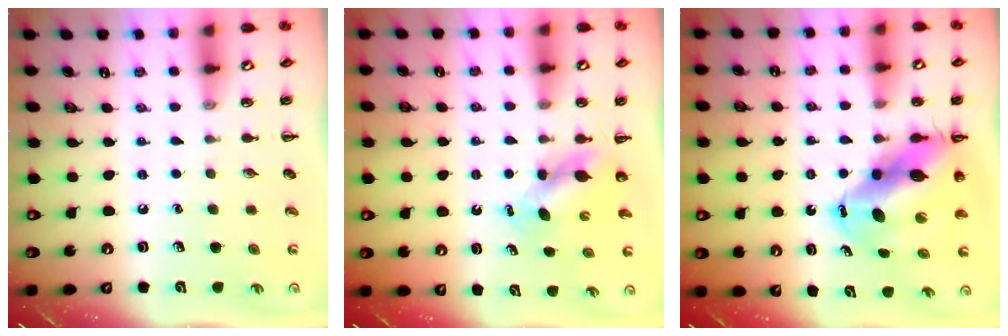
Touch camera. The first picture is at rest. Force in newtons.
{"total": 5.0, "press": 5.0, "slide": 0.3}
{"total": 13.2, "press": 12.6, "slide": 3.7}